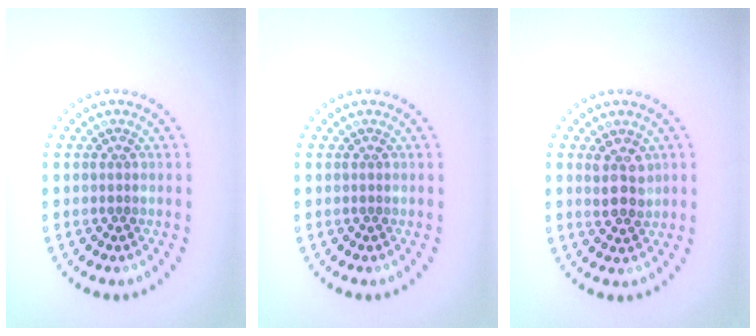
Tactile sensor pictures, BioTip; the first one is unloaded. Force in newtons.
{"total": 0.0}
{"total": 2.6, "press": 2.4, "slide": 1.0}